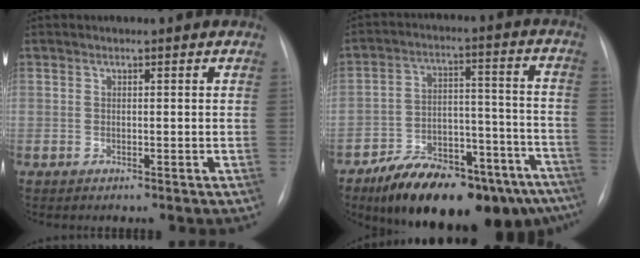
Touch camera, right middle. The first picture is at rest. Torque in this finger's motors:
{"motor_torque": [1.08, -1.06, 0.42, 0.21]}